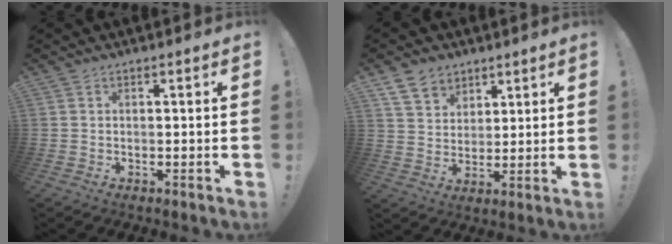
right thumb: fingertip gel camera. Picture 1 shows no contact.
{"total": 8.5, "force": [5.7, 5.9, 2.3], "torque": [-0.040, -0.032, 0.112]}